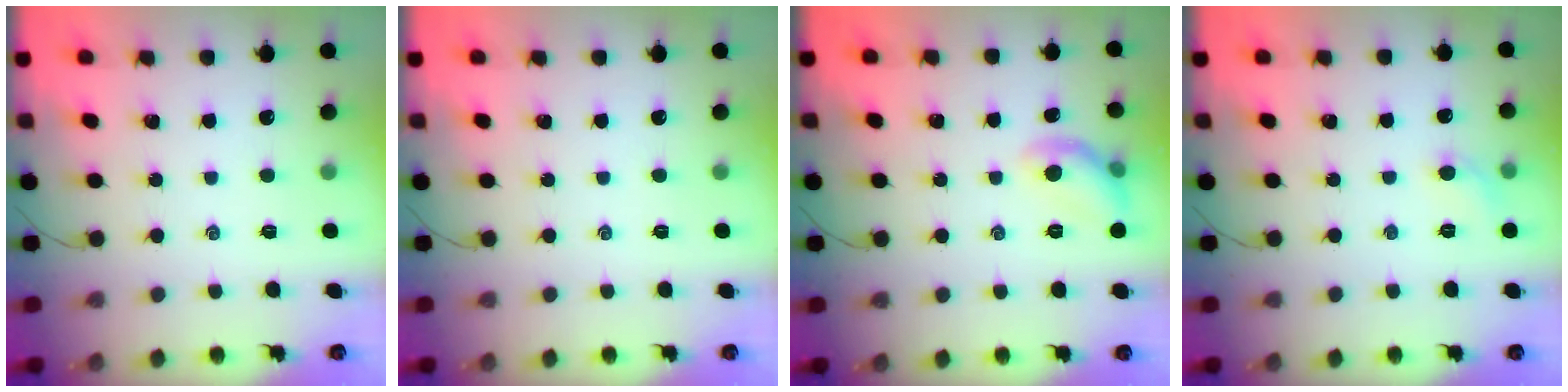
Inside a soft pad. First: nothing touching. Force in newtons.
{"total": 0.0}
{"total": 8.6, "press": 8.5, "slide": 1.6}
{"total": 5.4, "press": 5.1, "slide": 1.7}